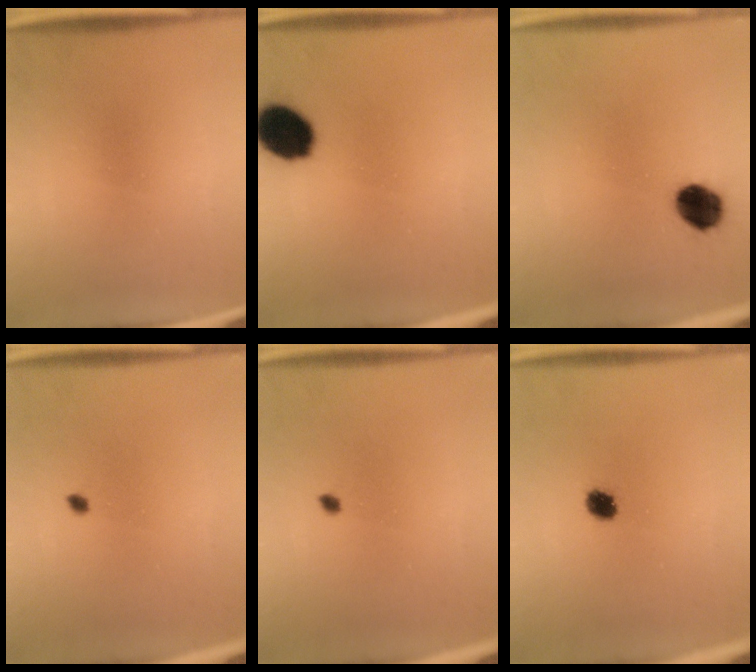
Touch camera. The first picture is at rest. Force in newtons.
{"total": 11.5}
{"total": 8.5}
{"total": 0.8}
{"total": 0.8}
{"total": 3.4}